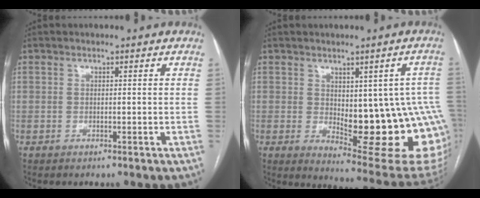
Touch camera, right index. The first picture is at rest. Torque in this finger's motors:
{"motor_torque": [1.84, -0.22, 0.40, 0.06]}